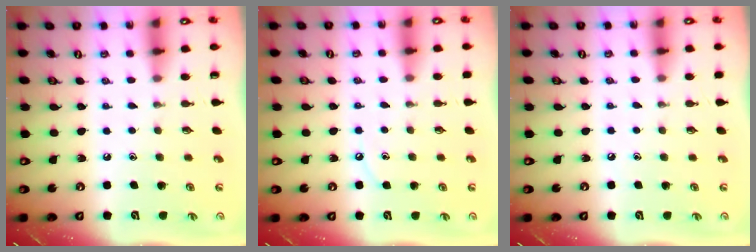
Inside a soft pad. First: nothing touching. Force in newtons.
{"total": 3.6, "press": 3.6, "slide": 0.5}
{"total": 3.2, "press": 3.2, "slide": 0.5}